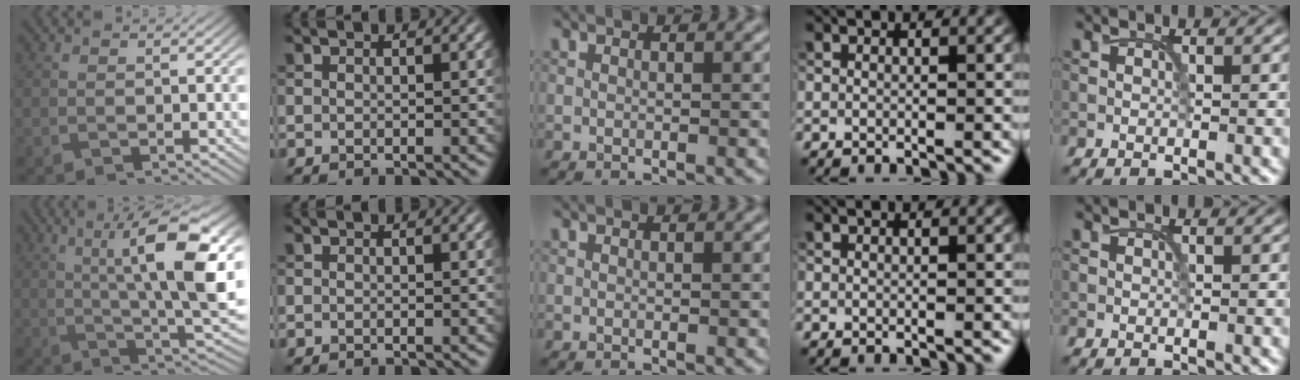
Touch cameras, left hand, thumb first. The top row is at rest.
{"thumb": {"total": 14.3, "force": [3.3, 3.8, 13.4], "torque": [-0.211, -0.001, 0.060]}}